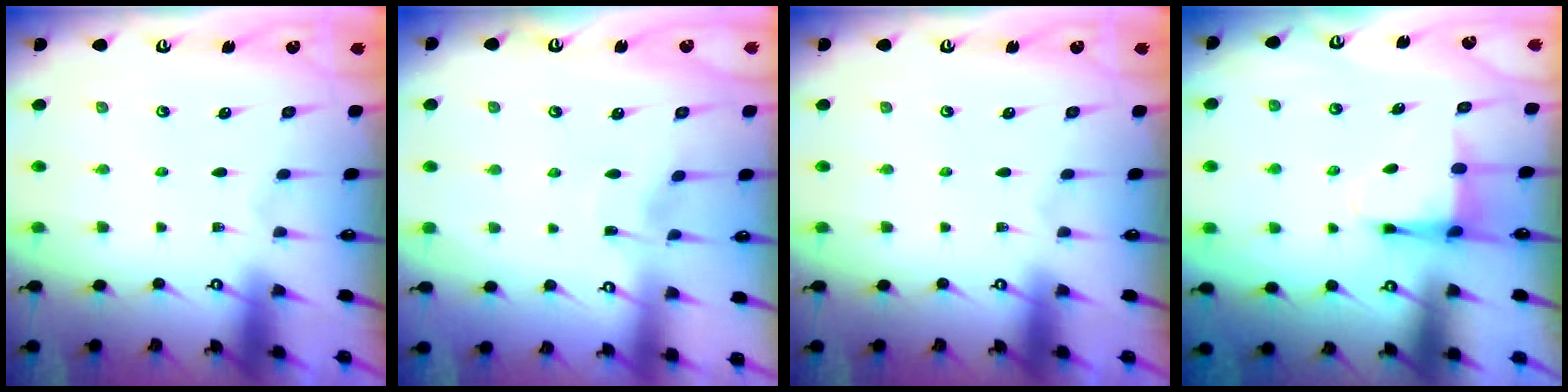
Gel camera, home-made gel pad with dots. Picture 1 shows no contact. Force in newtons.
{"total": 3.4, "press": 3.3, "slide": 0.4}
{"total": 0.0}
{"total": 4.6, "press": 4.5, "slide": 0.5}